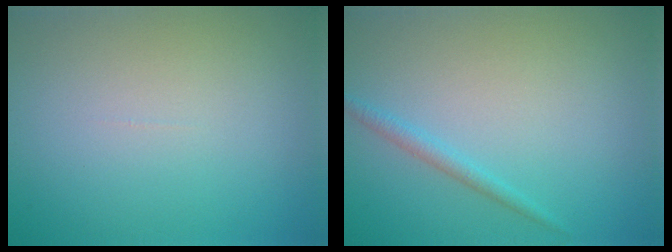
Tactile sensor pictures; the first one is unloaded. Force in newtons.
{"total": 1.3, "press": 1.3, "slide": 0.0}